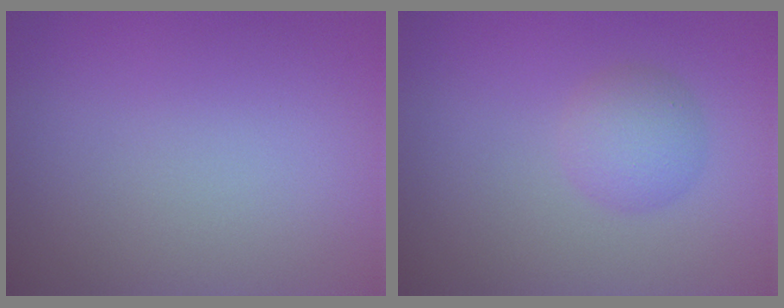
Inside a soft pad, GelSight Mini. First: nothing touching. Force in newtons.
{"total": 2.6, "press": 2.6, "slide": 0.1}